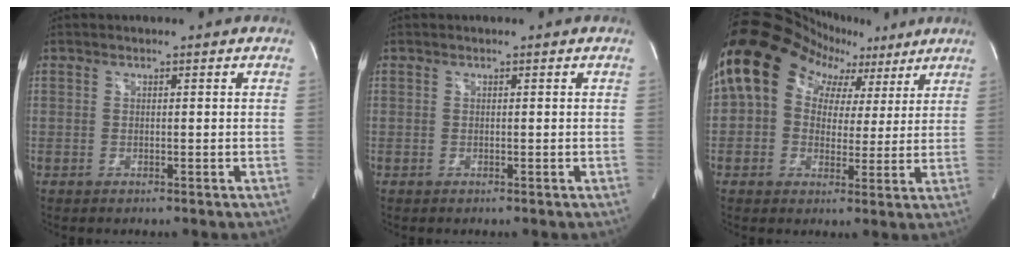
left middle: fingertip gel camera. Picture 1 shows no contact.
{"total": 0.0}
{"total": 16.2, "force": [6.9, 12.5, 7.6], "torque": [-0.126, 0.079, 0.106]}